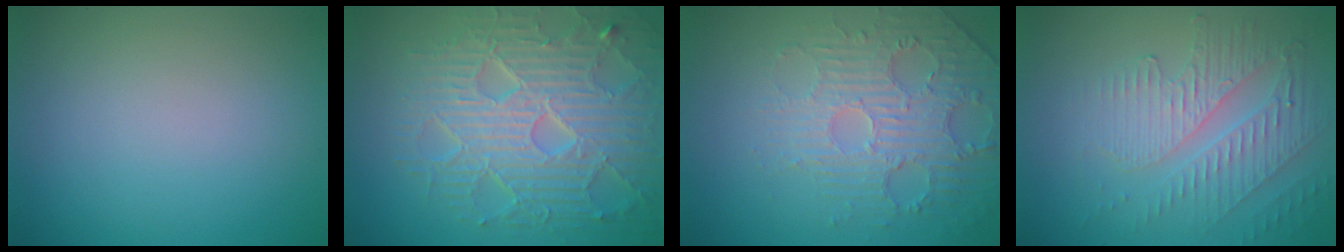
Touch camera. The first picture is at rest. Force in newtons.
{"total": 8.9, "press": 6.2, "slide": 6.4}
{"total": 4.9, "press": 3.7, "slide": 3.2}
{"total": 5.0, "press": 3.4, "slide": 3.6}